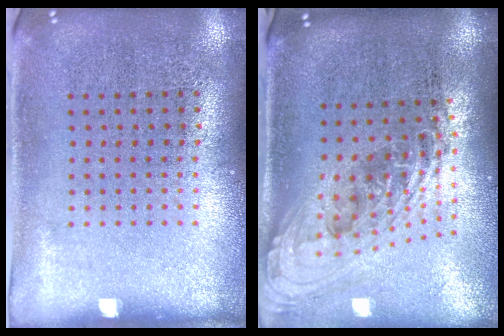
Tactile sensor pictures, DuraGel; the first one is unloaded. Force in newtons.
{"total": 2.2, "press": 1.6, "slide": 1.6}